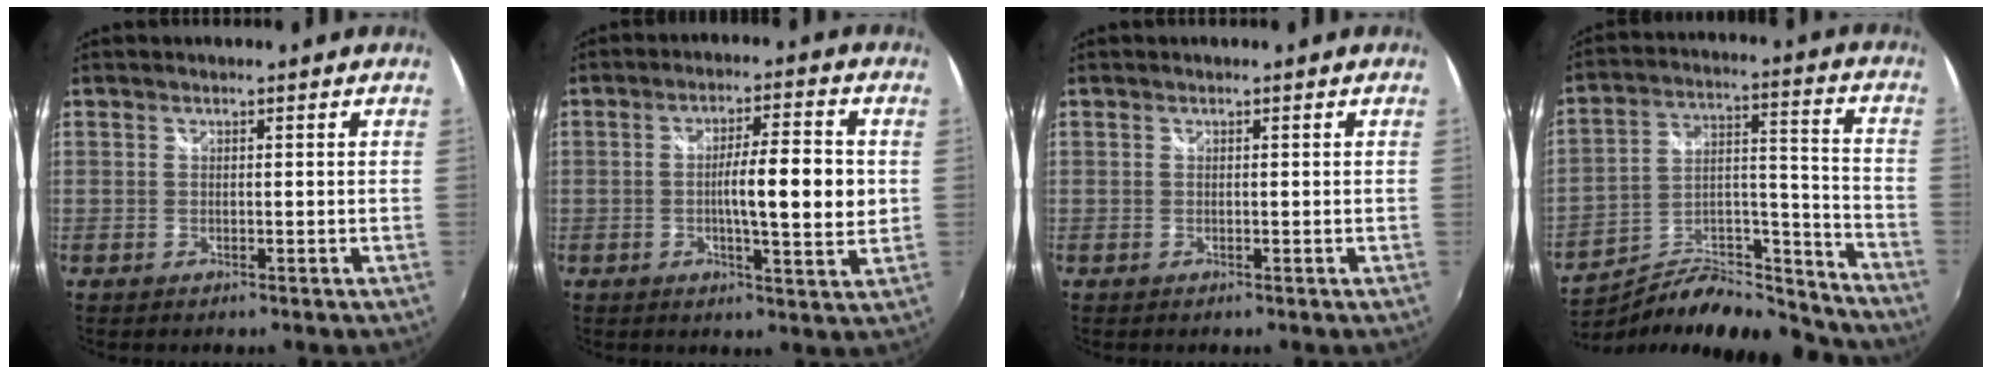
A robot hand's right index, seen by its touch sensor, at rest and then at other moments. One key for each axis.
{"total": 10.0, "fx": -0.1, "fy": 1.3, "fz": 9.9, "tx": -0.161, "ty": -0.003, "tz": 0.000}
{"total": 0.0}
{"total": 18.6, "fx": -15.9, "fy": 5.8, "fz": 7.7, "tx": -0.121, "ty": 0.037, "tz": -0.235}